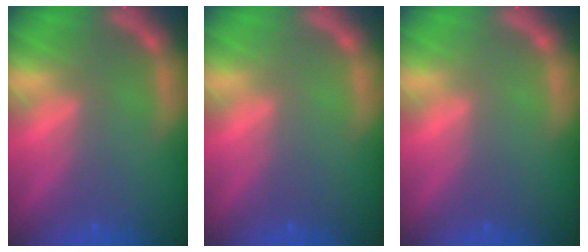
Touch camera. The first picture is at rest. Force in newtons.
{"total": 0.0}
{"total": 0.0}